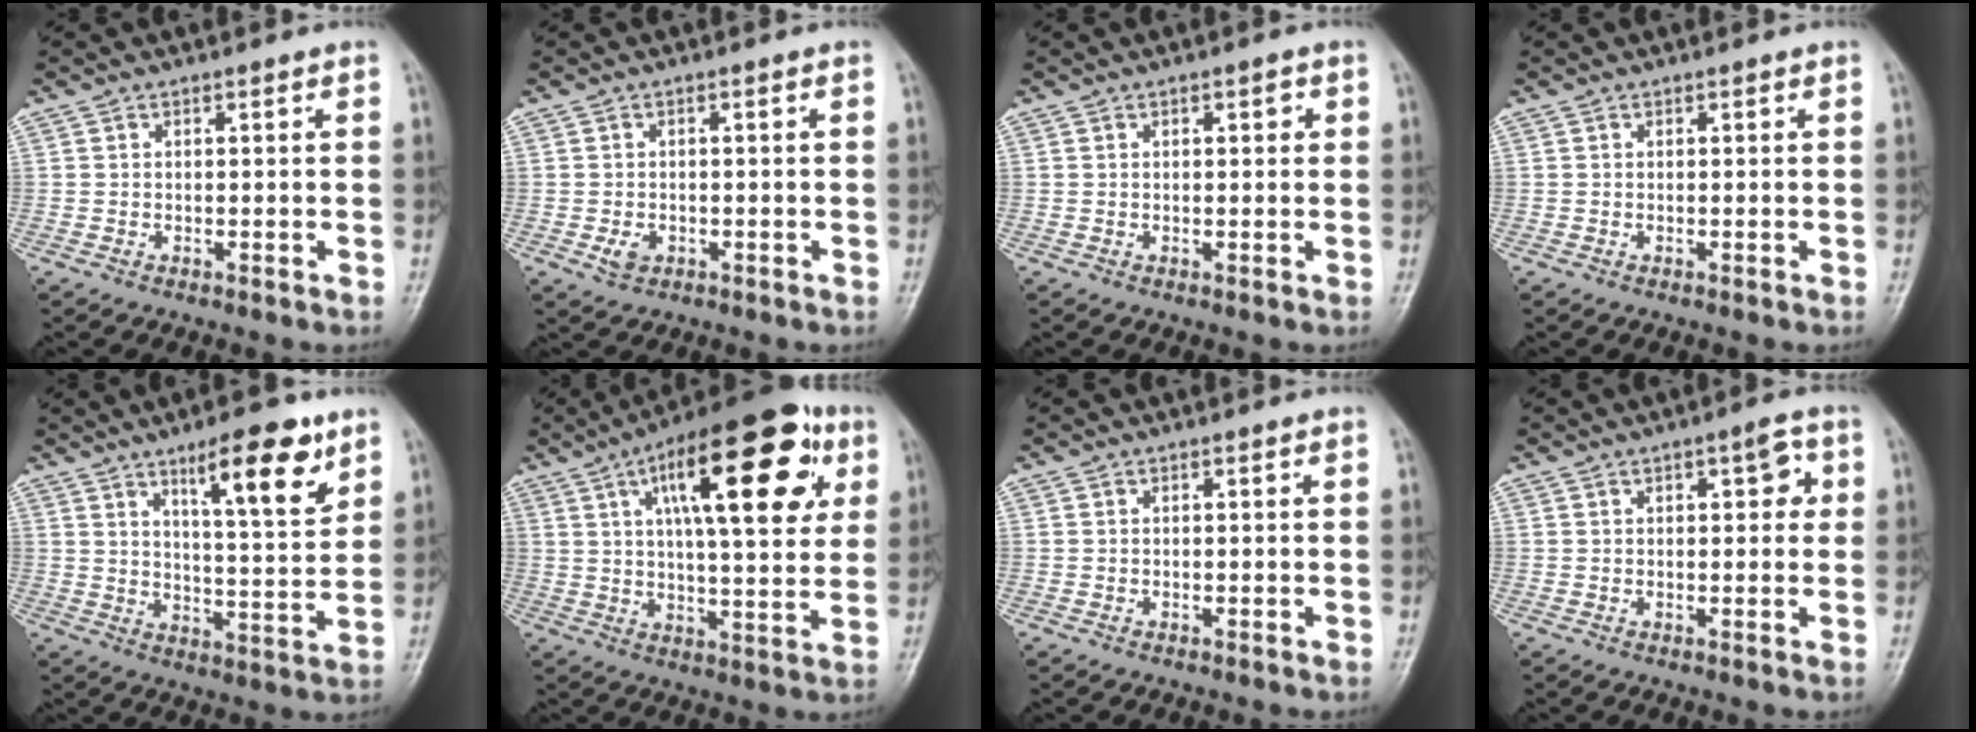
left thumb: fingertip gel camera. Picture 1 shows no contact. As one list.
[{"total": 2.4, "force": [-0.9, 1.7, 1.4], "torque": [-0.021, 0.002, -0.011]}, {"total": 1.8, "force": [0.6, 0.8, 1.5], "torque": [-0.017, 0.002, 0.007]}, {"total": 0.0}, {"total": 9.1, "force": [5.5, 3.1, 6.5], "torque": [-0.071, -0.035, 0.081]}, {"total": 23.7, "force": [8.8, 8.5, 20.3], "torque": [-0.275, -0.001, 0.124]}, {"total": 0.0}, {"total": 4.4, "force": [1.3, 1.9, 3.8], "torque": [-0.034, 0.003, 0.011]}]